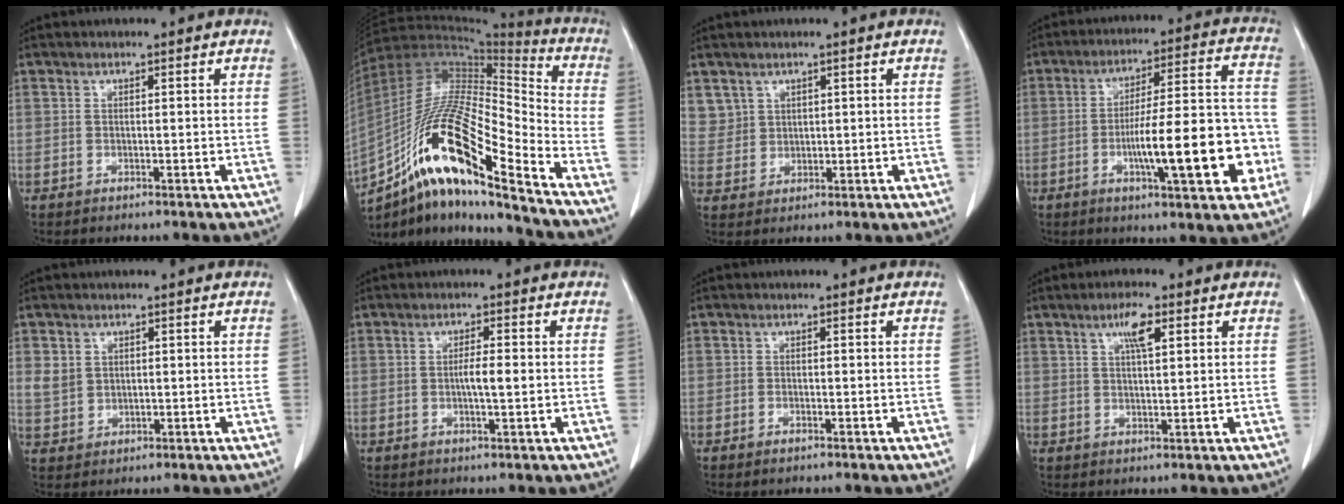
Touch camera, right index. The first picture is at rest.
{"total": 20.3, "force": [-12.4, 2.2, 16.0], "torque": [-0.322, -0.006, -0.223]}
{"total": 4.1, "force": [2.5, 3.2, 0.0], "torque": [0.013, 0.003, 0.053]}
{"total": 17.0, "force": [-4.7, 3.0, 16.1], "torque": [-0.234, 0.023, -0.064]}
{"total": 3.5, "force": [1.2, 3.0, 1.3], "torque": [-0.025, 0.007, 0.032]}
{"total": 2.9, "force": [-0.2, 0.3, 2.9], "torque": [-0.053, 0.000, -0.002]}
{"total": 1.0, "force": [-0.7, 0.2, 0.6], "torque": [-0.014, -0.001, -0.008]}
{"total": 4.1, "force": [1.9, 0.7, 3.6], "torque": [-0.067, 0.002, 0.035]}